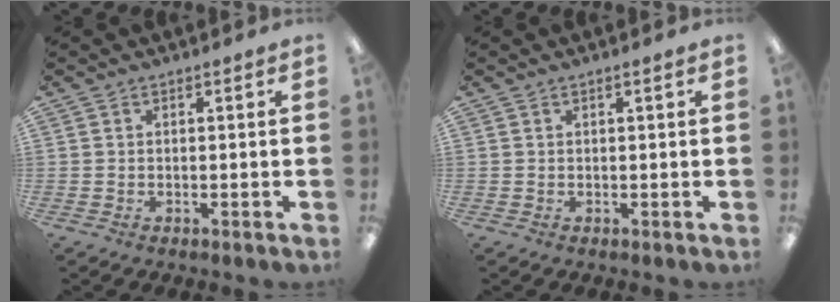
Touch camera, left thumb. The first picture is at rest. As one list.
[{"total": 0.8, "force": [0.3, 0.1, 0.7], "torque": [-0.012, -0.001, 0.005]}]